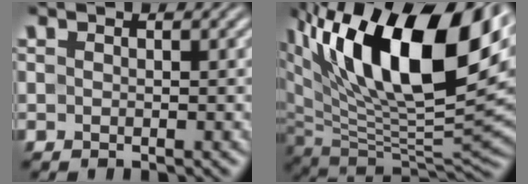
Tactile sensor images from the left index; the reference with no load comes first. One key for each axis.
{"total": 16.9, "fx": 8.0, "fy": 7.2, "fz": 13.0, "tx": -0.216, "ty": 0.018, "tz": 0.132}